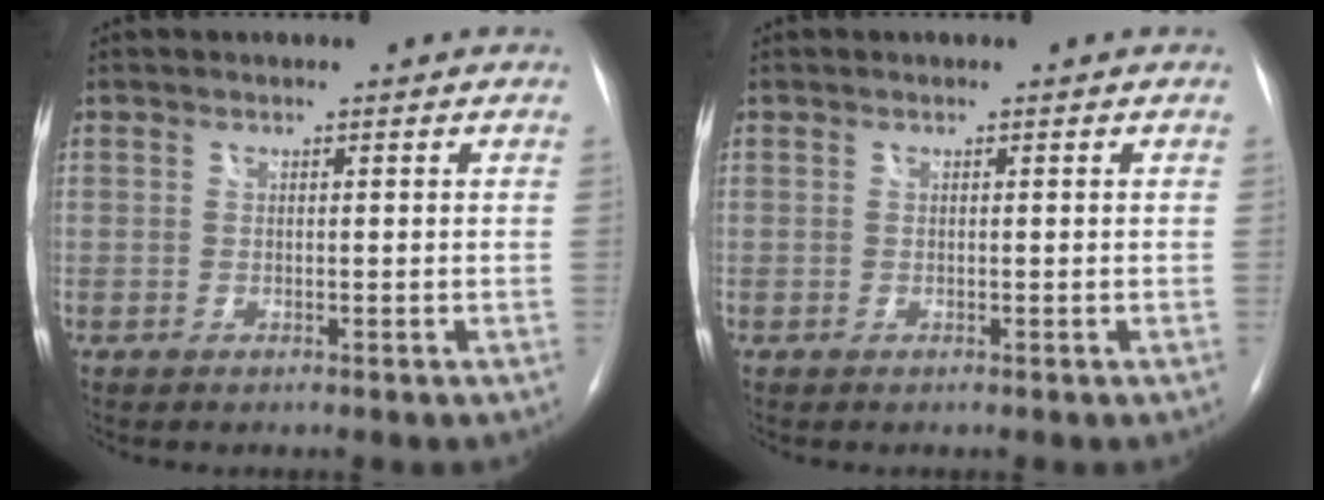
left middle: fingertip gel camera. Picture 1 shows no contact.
{"total": 0.0}